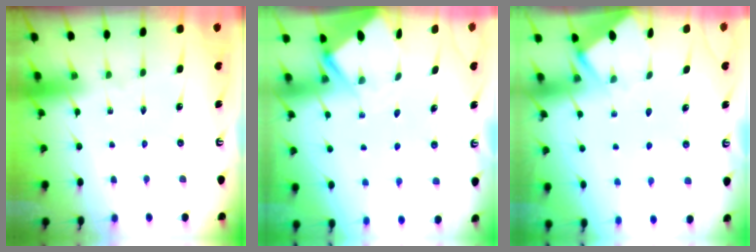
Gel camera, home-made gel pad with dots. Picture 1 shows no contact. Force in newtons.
{"total": 3.7, "press": 3.7, "slide": 0.4}
{"total": 4.2, "press": 4.2, "slide": 0.2}